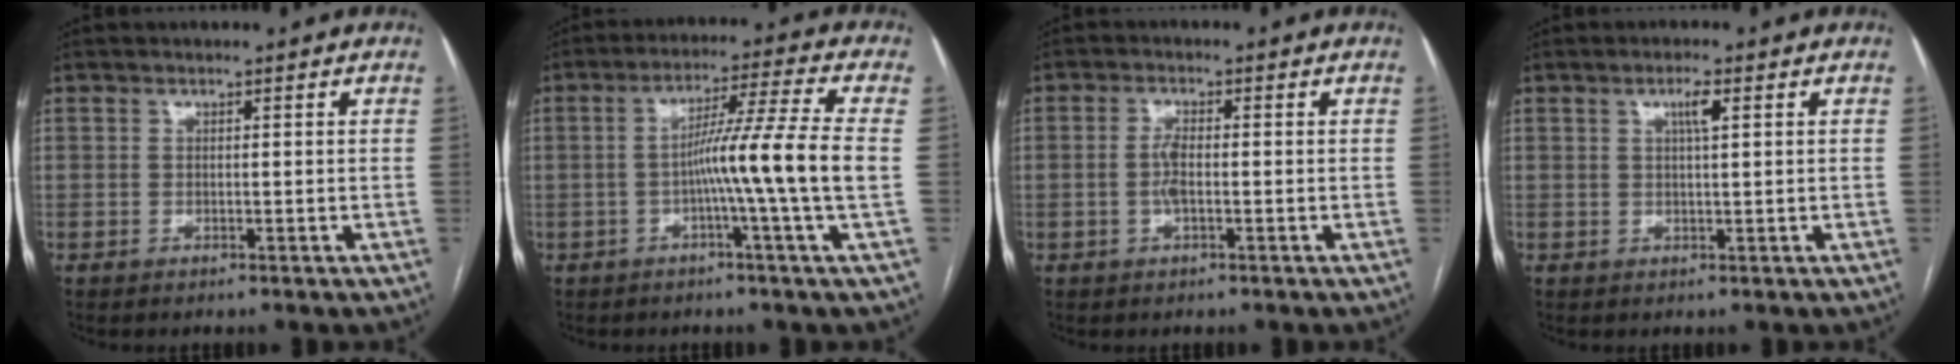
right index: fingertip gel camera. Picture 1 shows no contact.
{"total": 10.7, "force": [-1.6, -2.5, 10.3], "torque": [-0.171, 0.003, -0.030]}
{"total": 2.9, "force": [-0.5, 0.8, 2.7], "torque": [-0.061, 0.000, -0.010]}
{"total": 2.4, "force": [0.9, 0.2, 2.2], "torque": [-0.040, 0.001, 0.016]}